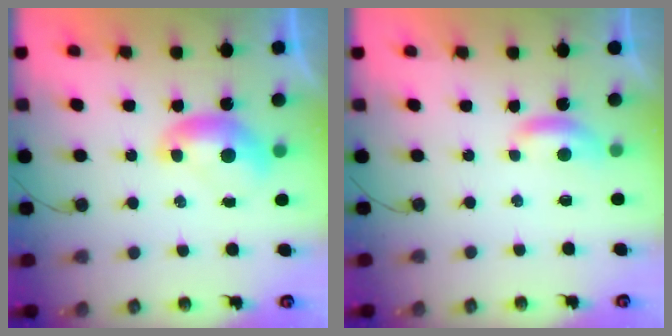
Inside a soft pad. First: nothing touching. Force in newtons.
{"total": 1.8, "press": 1.7, "slide": 0.4}